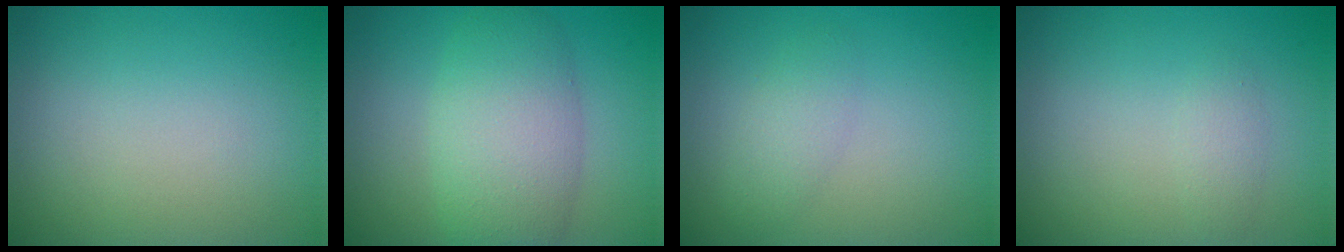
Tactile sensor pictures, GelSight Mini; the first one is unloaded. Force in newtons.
{"total": 6.2, "press": 6.2, "slide": 0.4}
{"total": 1.7, "press": 1.7, "slide": 0.1}
{"total": 1.0, "press": 1.0, "slide": 0.0}